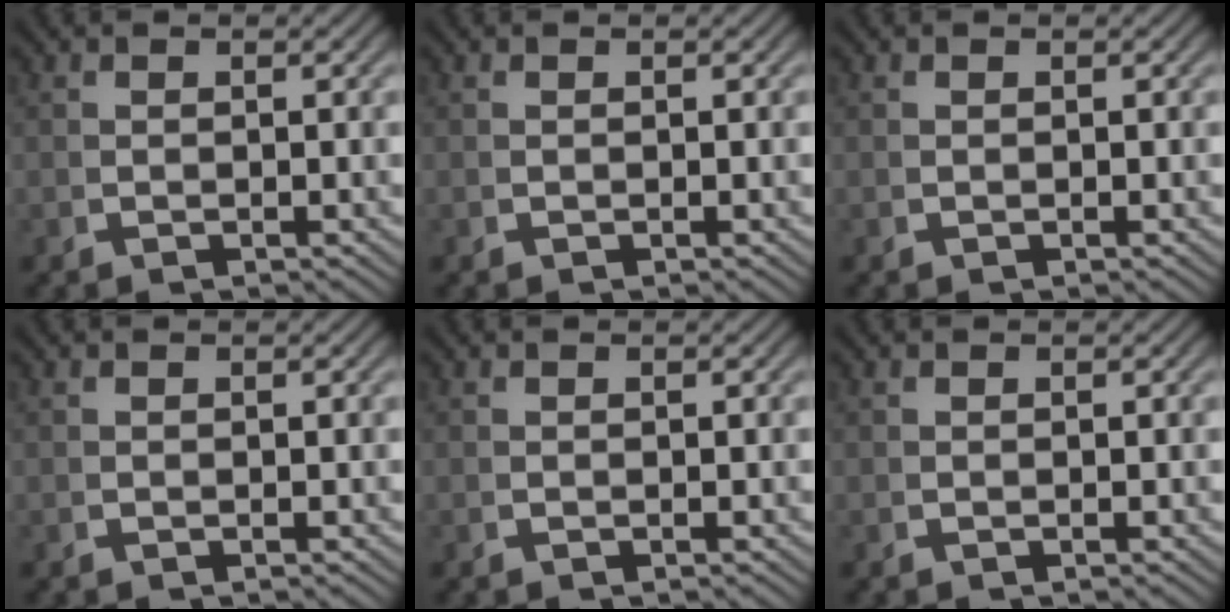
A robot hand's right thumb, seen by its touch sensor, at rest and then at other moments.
{"total": 0.0}
{"total": 0.0}
{"total": 0.0}
{"total": 0.0}
{"total": 0.0}